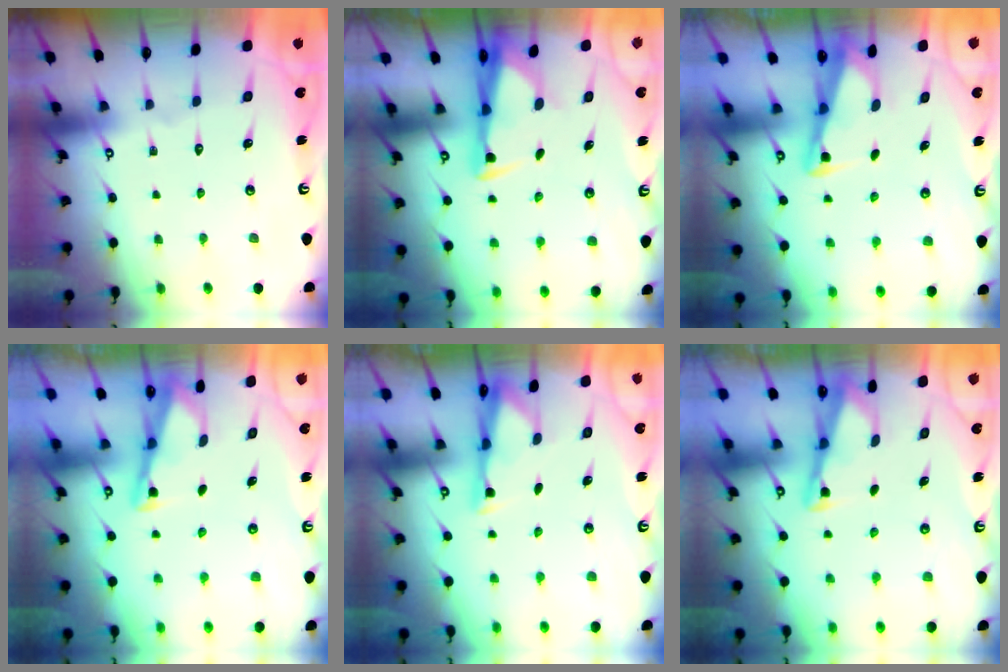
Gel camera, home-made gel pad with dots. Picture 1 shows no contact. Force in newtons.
{"total": 2.9, "press": 2.7, "slide": 0.9}
{"total": 2.8, "press": 2.8, "slide": 0.3}
{"total": 3.0, "press": 3.0, "slide": 0.3}
{"total": 3.3, "press": 3.2, "slide": 0.4}
{"total": 3.0, "press": 3.0, "slide": 0.3}